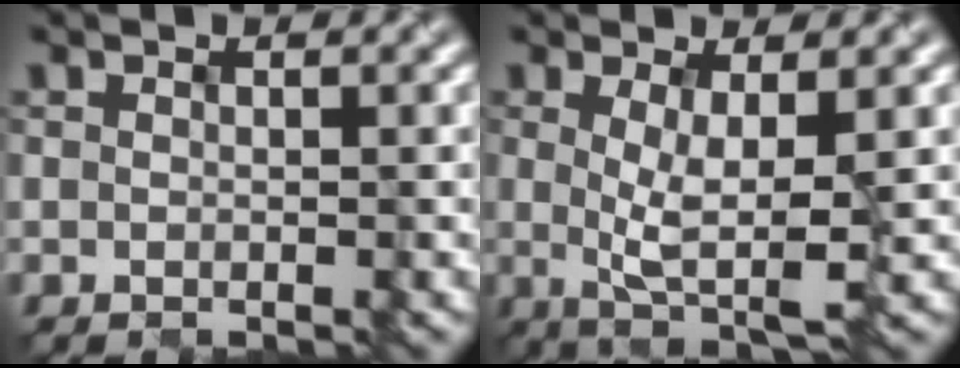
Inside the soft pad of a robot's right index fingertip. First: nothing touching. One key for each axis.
{"total": 4.5, "fx": -0.3, "fy": 1.2, "fz": 4.3, "tx": -0.083, "ty": -0.010, "tz": 0.005}